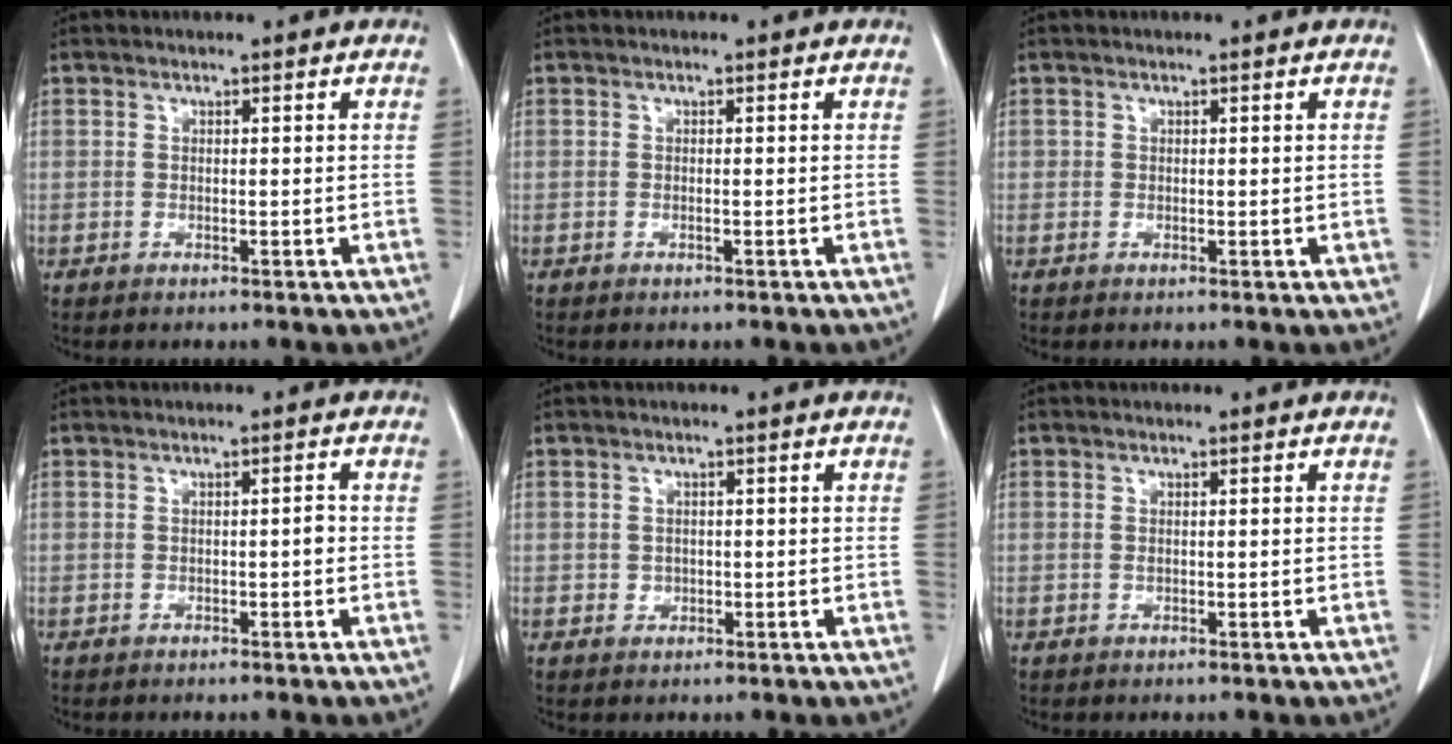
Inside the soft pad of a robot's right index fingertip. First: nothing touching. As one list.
[{"total": 0.0}, {"total": 0.6, "force": [0.1, 0.5, 0.3], "torque": [0.001, 0.002, 0.004]}, {"total": 0.9, "force": [-0.2, 0.2, 0.8], "torque": [-0.009, 0.005, -0.002]}, {"total": 1.2, "force": [-0.2, 1.2, 0.3], "torque": [-0.004, 0.003, -0.001]}, {"total": 0.0}]